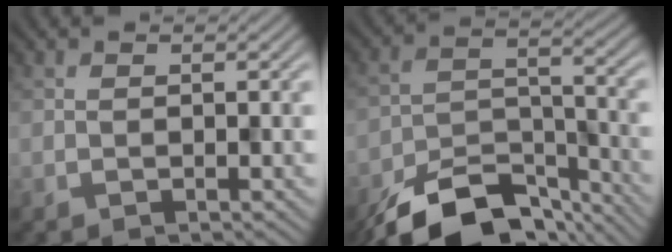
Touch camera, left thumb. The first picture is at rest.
{"total": 13.0, "force": [-10.2, 5.2, 6.1], "torque": [-0.114, -0.017, -0.173]}